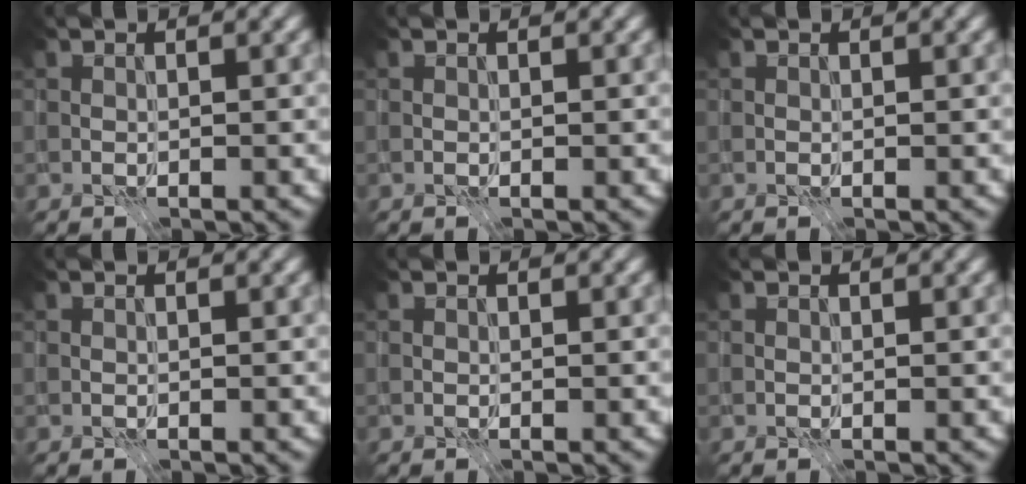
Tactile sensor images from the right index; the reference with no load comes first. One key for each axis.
{"total": 0.0}
{"total": 0.0}
{"total": 0.0}
{"total": 0.0}
{"total": 0.0}